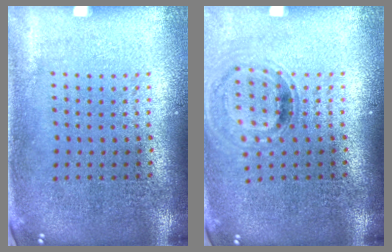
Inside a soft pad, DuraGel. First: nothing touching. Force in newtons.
{"total": 0.8, "press": 0.8, "slide": 0.1}